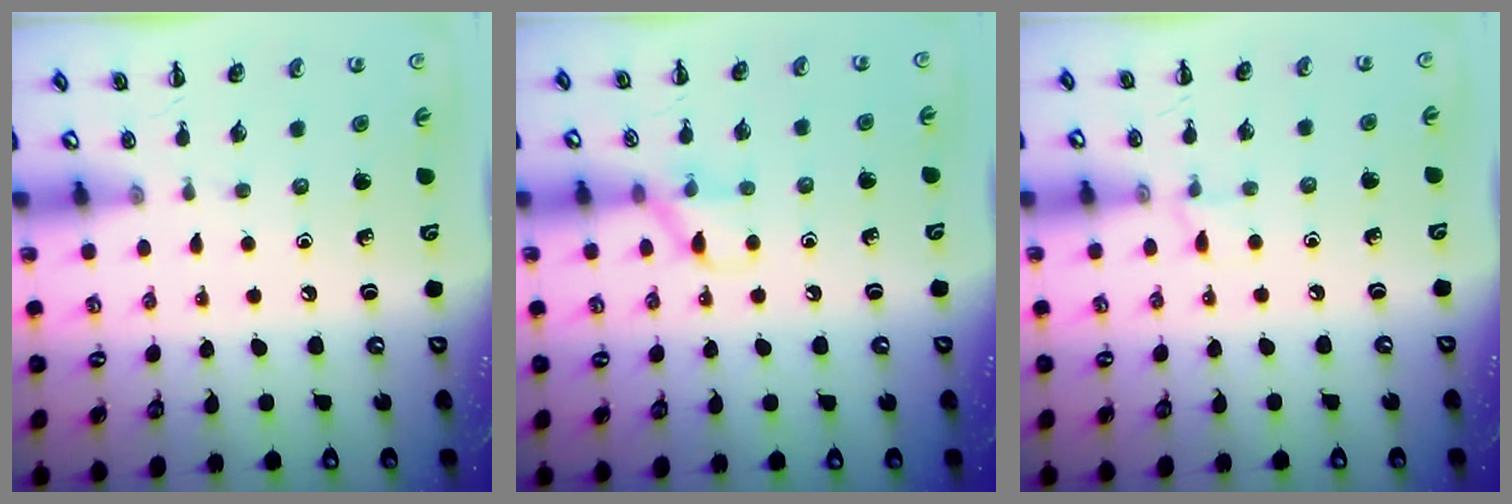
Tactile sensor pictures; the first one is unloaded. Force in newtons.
{"total": 7.3, "press": 7.2, "slide": 0.3}
{"total": 4.0, "press": 3.8, "slide": 1.3}